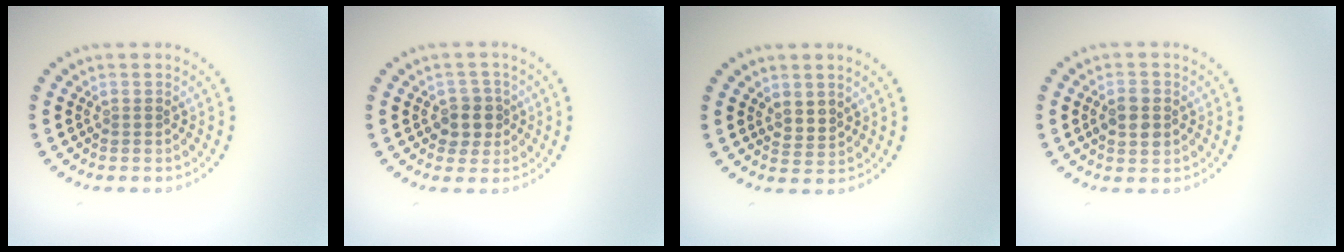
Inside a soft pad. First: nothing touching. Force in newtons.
{"total": 2.4, "press": 2.2, "slide": 1.0}
{"total": 1.5, "press": 1.3, "slide": 0.9}
{"total": 2.7, "press": 2.7, "slide": 0.1}